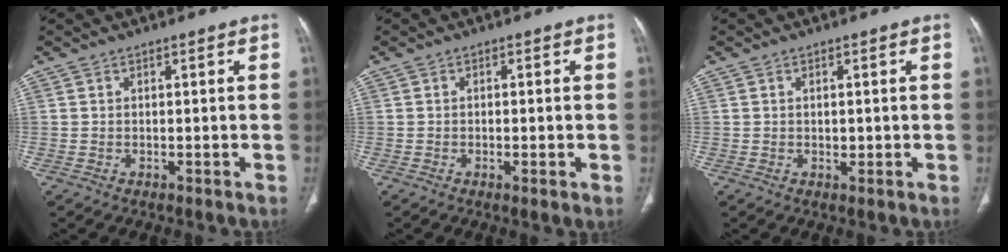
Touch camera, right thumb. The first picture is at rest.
{"total": 2.1, "force": [-0.5, 0.3, 2.0], "torque": [-0.039, -0.006, -0.010]}
{"total": 1.1, "force": [0.1, 0.8, 0.9], "torque": [-0.011, -0.001, 0.002]}